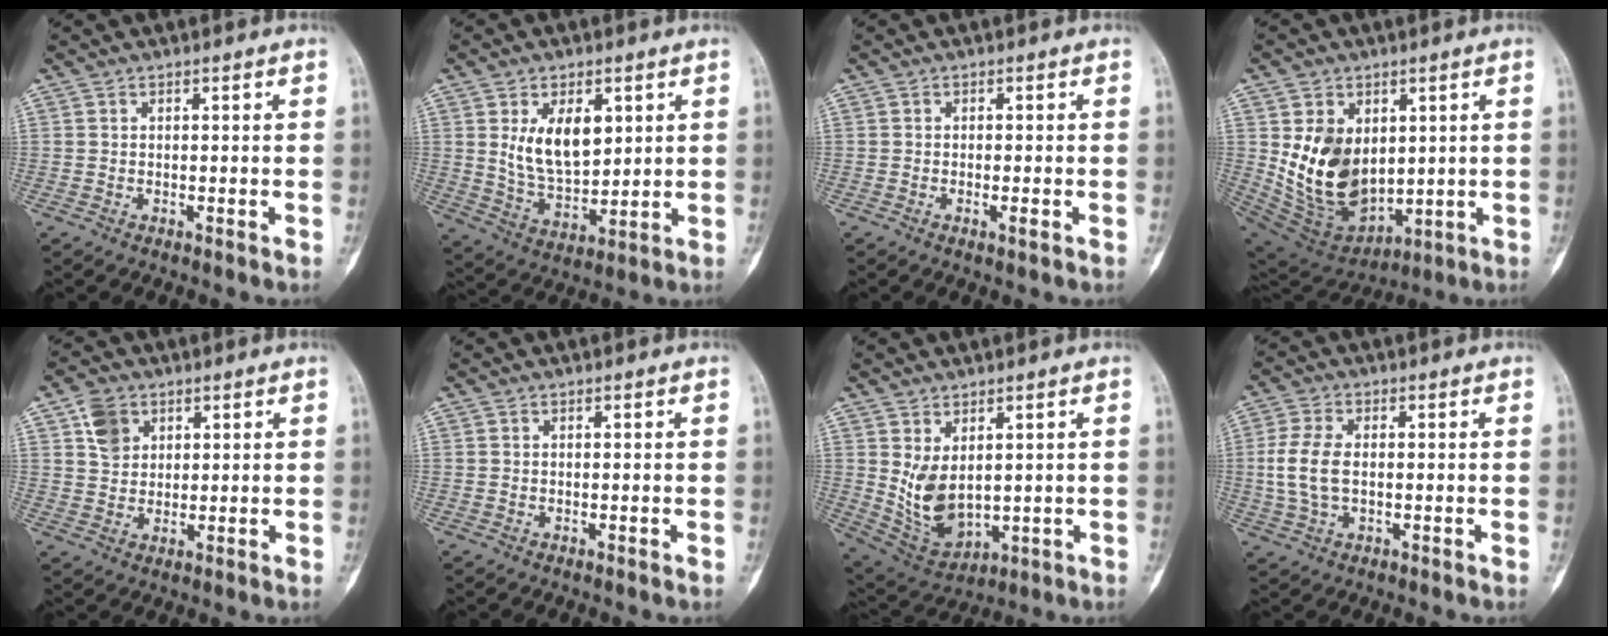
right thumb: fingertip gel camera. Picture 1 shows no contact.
{"total": 9.9, "force": [3.3, 5.6, 7.5], "torque": [-0.111, -0.025, 0.074]}
{"total": 1.5, "force": [-0.5, 0.4, 1.3], "torque": [-0.025, -0.001, -0.009]}
{"total": 15.7, "force": [2.3, 11.0, 11.0], "torque": [-0.156, -0.026, 0.072]}
{"total": 5.6, "force": [2.6, 4.4, 2.4], "torque": [-0.023, -0.009, 0.049]}
{"total": 0.0}
{"total": 9.0, "force": [1.5, 5.4, 7.0], "torque": [-0.109, -0.020, 0.057]}
{"total": 7.5, "force": [0.0, 4.2, 6.2], "torque": [-0.140, 0.005, -0.002]}